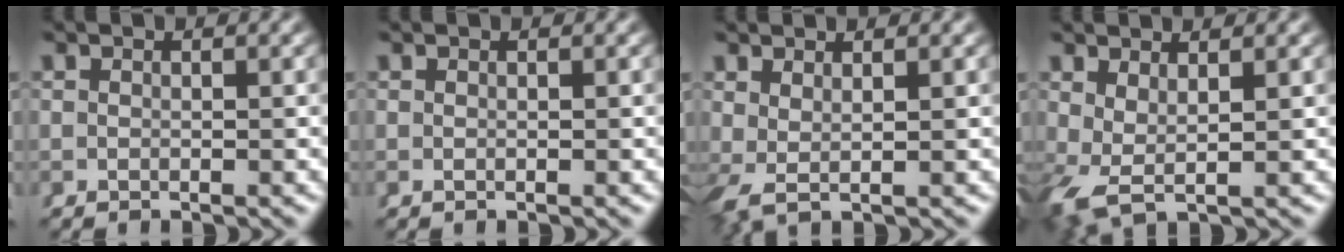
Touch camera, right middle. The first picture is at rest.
{"total": 0.0}
{"total": 1.3, "force": [0.6, 0.3, 1.1], "torque": [-0.027, -0.007, 0.021]}
{"total": 3.5, "force": [-0.9, 2.3, 2.4], "torque": [-0.072, -0.024, -0.004]}